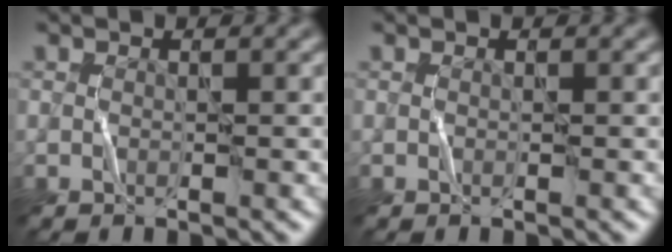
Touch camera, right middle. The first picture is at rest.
{"total": 0.0}